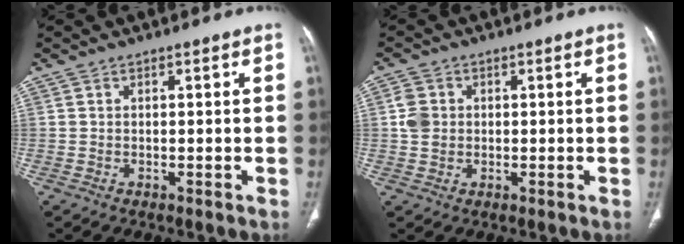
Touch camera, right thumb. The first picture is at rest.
{"total": 3.8, "force": [0.4, 3.2, 1.9], "torque": [-0.032, 0.003, 0.007]}